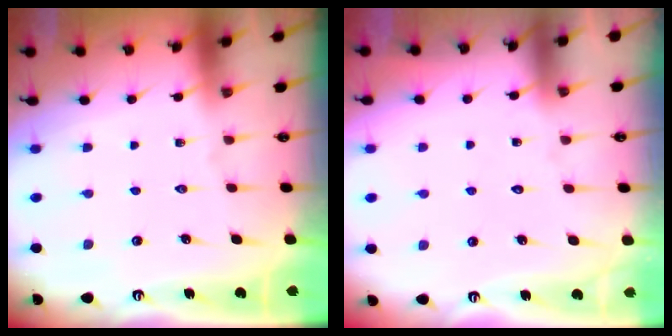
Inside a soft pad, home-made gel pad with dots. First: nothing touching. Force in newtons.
{"total": 3.8, "press": 3.8, "slide": 0.3}